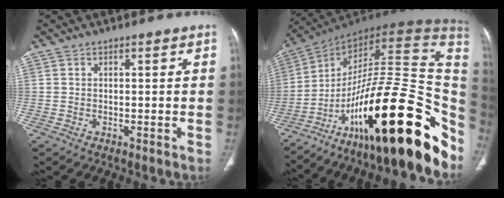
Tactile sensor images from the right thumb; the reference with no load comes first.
{"total": 35.3, "force": [-14.1, 11.8, 30.1], "torque": [-0.331, 0.082, -0.217]}